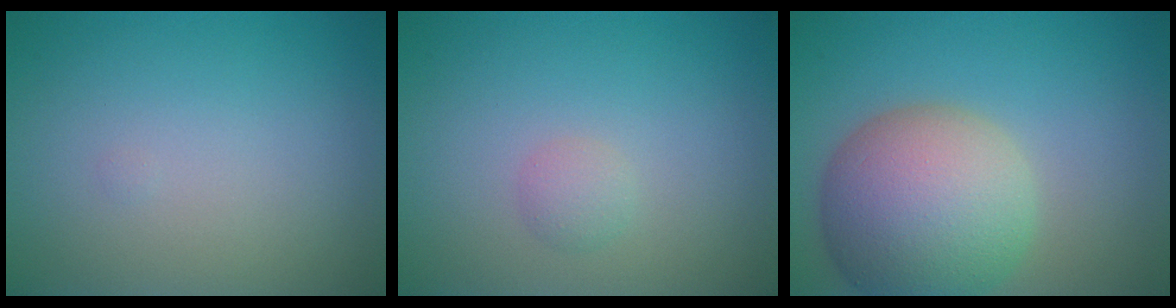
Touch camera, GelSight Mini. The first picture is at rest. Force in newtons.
{"total": 1.1, "press": 1.1, "slide": 0.1}
{"total": 10.1, "press": 10.0, "slide": 0.9}